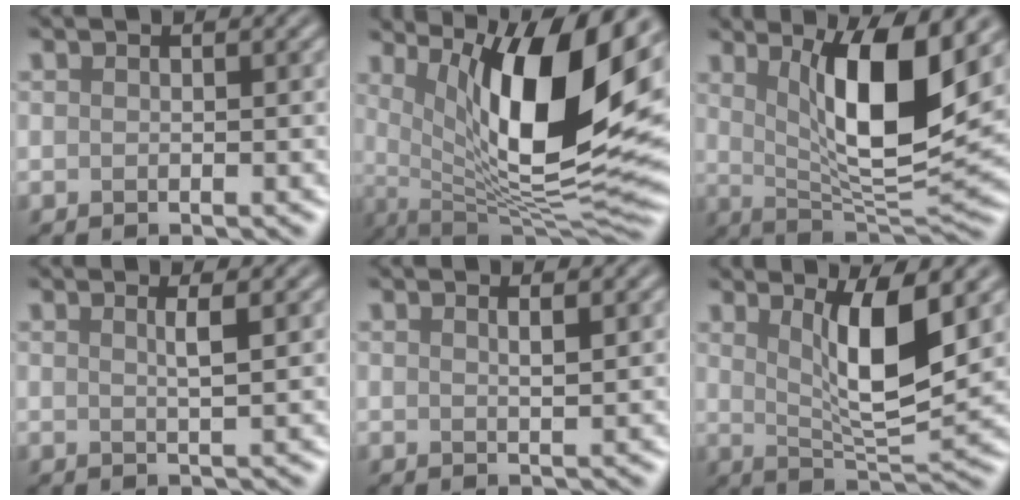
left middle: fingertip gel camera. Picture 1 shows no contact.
{"total": 13.7, "force": [4.3, 4.1, 12.3], "torque": [-0.178, -0.010, 0.076]}
{"total": 9.7, "force": [3.0, 2.6, 8.9], "torque": [-0.138, -0.018, 0.058]}
{"total": 1.8, "force": [0.7, 0.5, 1.7], "torque": [-0.023, 0.002, 0.004]}
{"total": 1.3, "force": [0.7, 0.4, 1.1], "torque": [-0.008, 0.005, 0.005]}
{"total": 6.7, "force": [2.1, 1.5, 6.2], "torque": [-0.104, -0.010, 0.042]}